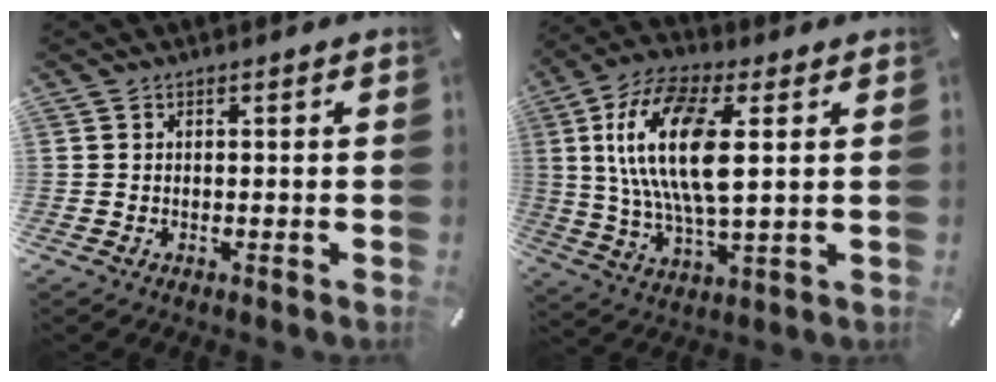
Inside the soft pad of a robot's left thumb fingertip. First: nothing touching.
{"total": 17.8, "force": [4.1, 7.6, 15.6], "torque": [-0.324, -0.006, 0.066]}